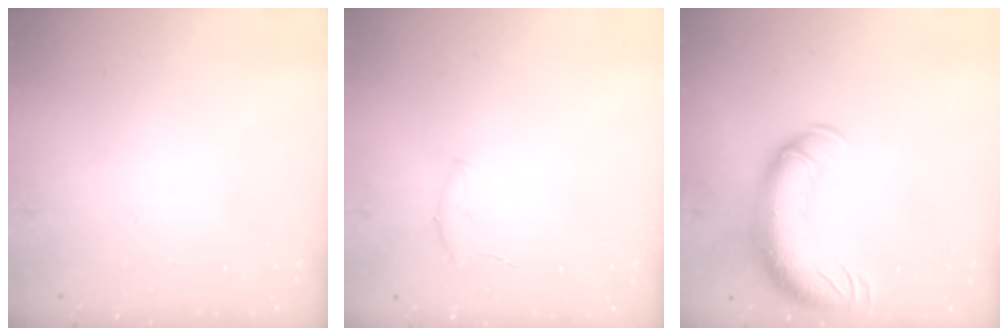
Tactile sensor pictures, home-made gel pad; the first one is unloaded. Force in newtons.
{"total": 6.1, "press": 6.0, "slide": 1.1}
{"total": 14.6, "press": 14.2, "slide": 3.3}